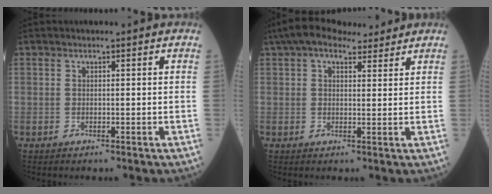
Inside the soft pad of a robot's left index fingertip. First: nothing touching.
{"total": 9.1, "force": [7.2, 3.2, 4.4], "torque": [-0.078, 0.042, 0.117]}